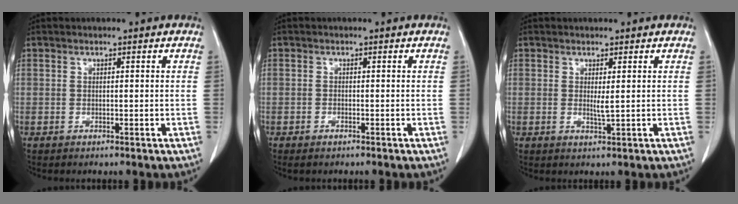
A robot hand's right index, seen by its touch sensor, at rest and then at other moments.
{"total": 1.0, "force": [-0.8, 0.3, 0.5], "torque": [-0.012, -0.001, -0.009]}
{"total": 1.5, "force": [0.4, 0.0, 1.4], "torque": [-0.030, -0.003, 0.010]}